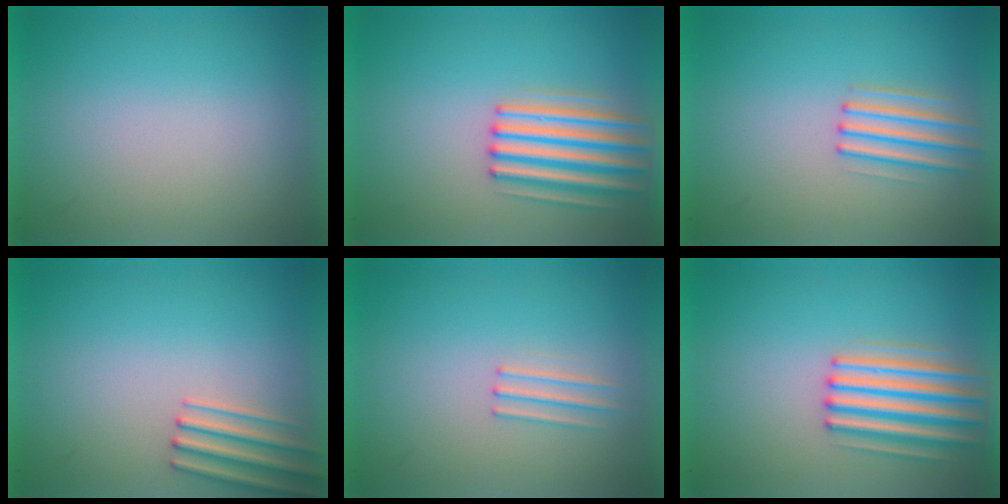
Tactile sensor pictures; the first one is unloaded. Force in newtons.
{"total": 4.7}
{"total": 2.2}
{"total": 2.5}
{"total": 1.2}
{"total": 4.7}